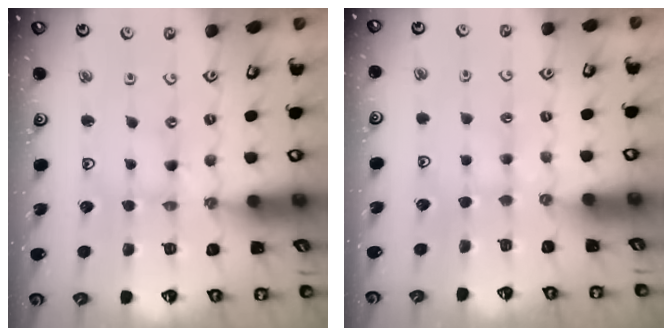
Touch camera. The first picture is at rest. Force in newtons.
{"total": 3.0, "press": 3.0, "slide": 0.5}